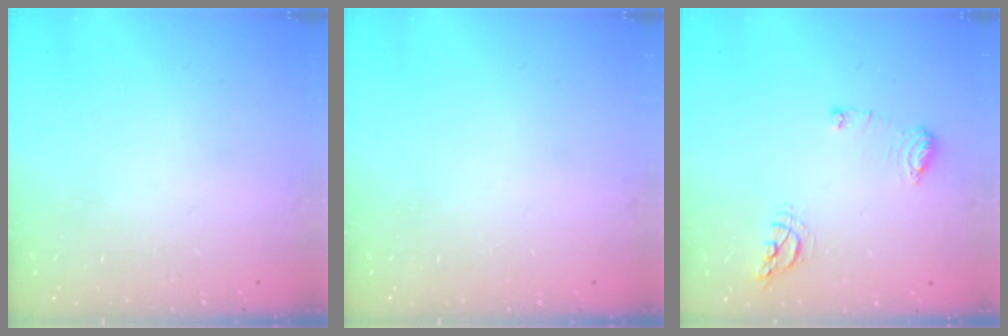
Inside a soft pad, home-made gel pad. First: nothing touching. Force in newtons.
{"total": 0.0}
{"total": 8.1, "press": 8.1, "slide": 0.4}